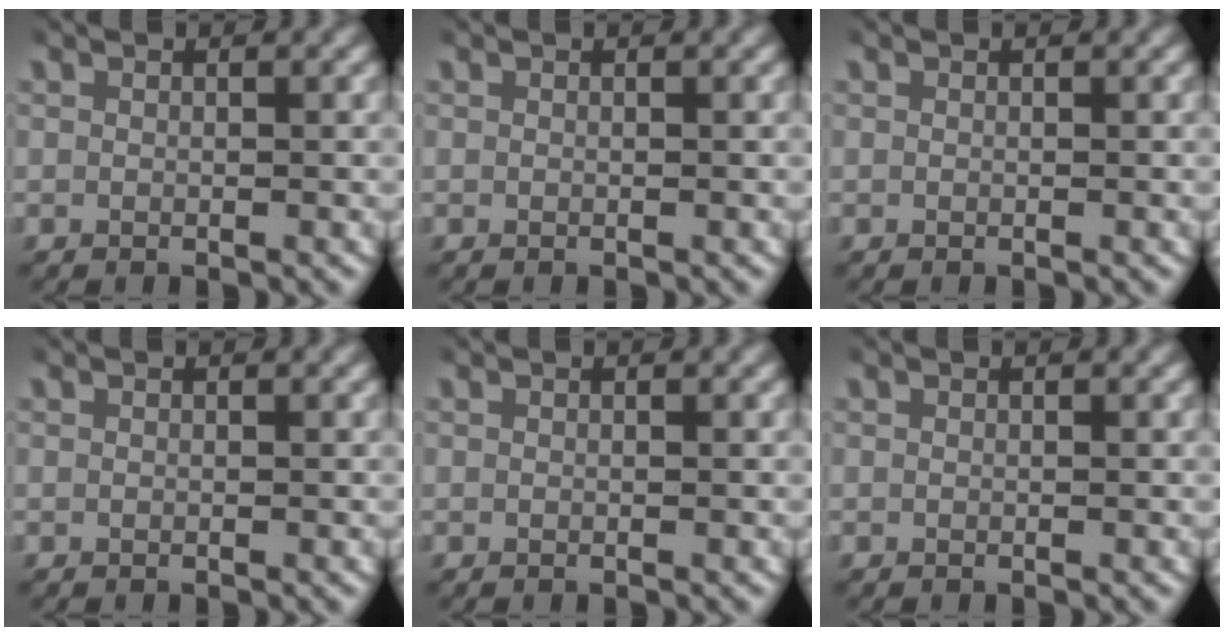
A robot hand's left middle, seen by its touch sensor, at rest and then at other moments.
{"total": 0.0}
{"total": 0.0}
{"total": 0.0}
{"total": 0.0}
{"total": 0.0}